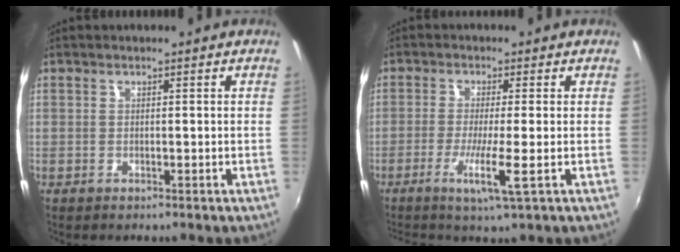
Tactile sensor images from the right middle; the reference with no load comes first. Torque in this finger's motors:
{"motor_torque": [1.07, -1.07, 0.20, 0.13]}